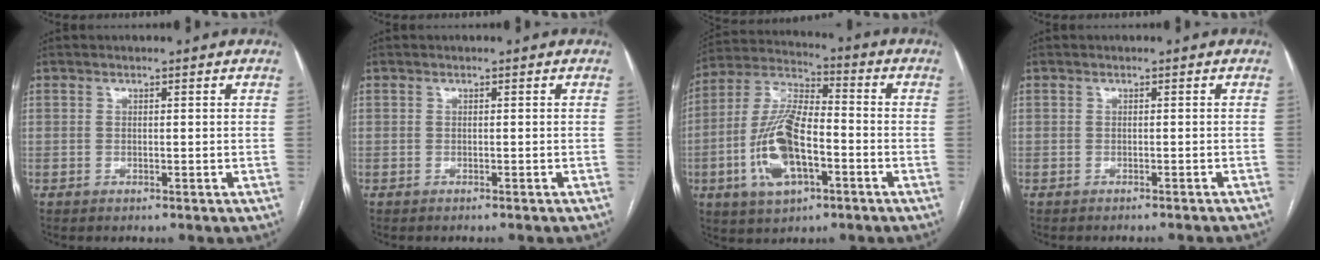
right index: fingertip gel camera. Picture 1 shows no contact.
{"total": 0.7, "force": [-0.6, 0.0, 0.2], "torque": [-0.004, 0.000, -0.010]}
{"total": 14.5, "force": [-4.3, 5.6, 12.6], "torque": [-0.272, 0.009, -0.077]}
{"total": 6.8, "force": [-6.7, -0.2, 1.2], "torque": [-0.005, -0.003, -0.071]}